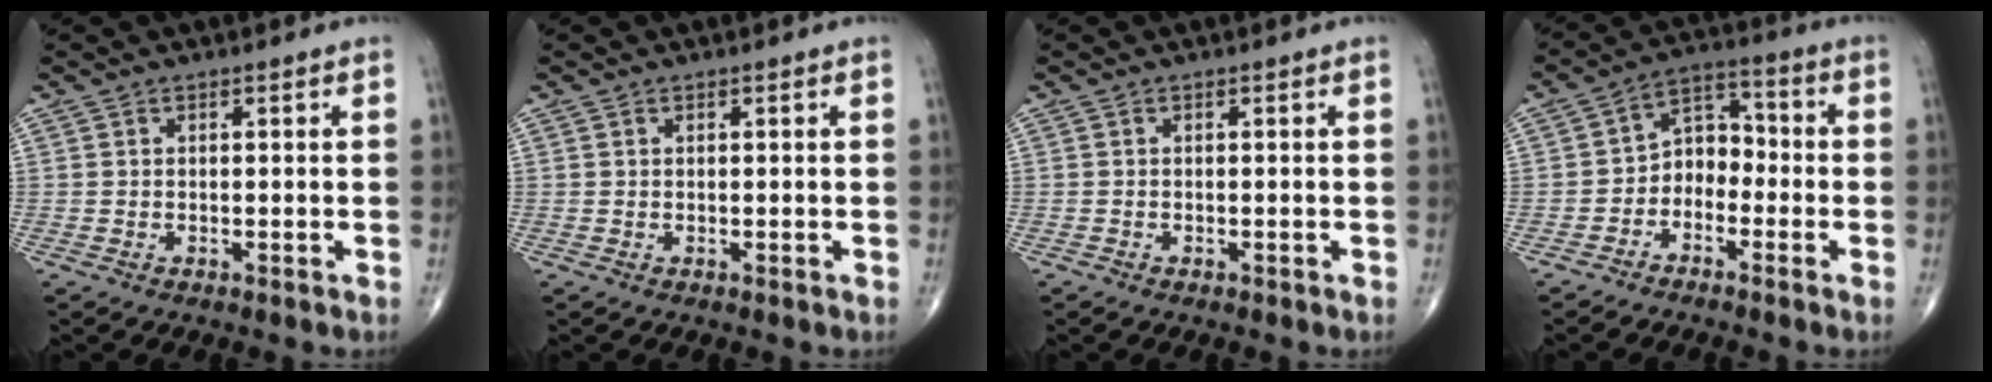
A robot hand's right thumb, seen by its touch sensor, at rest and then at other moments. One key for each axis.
{"total": 0.0}
{"total": 0.0}
{"total": 6.8, "fx": -2.3, "fy": 5.1, "fz": 3.8, "tx": -0.034, "ty": 0.041, "tz": -0.057}